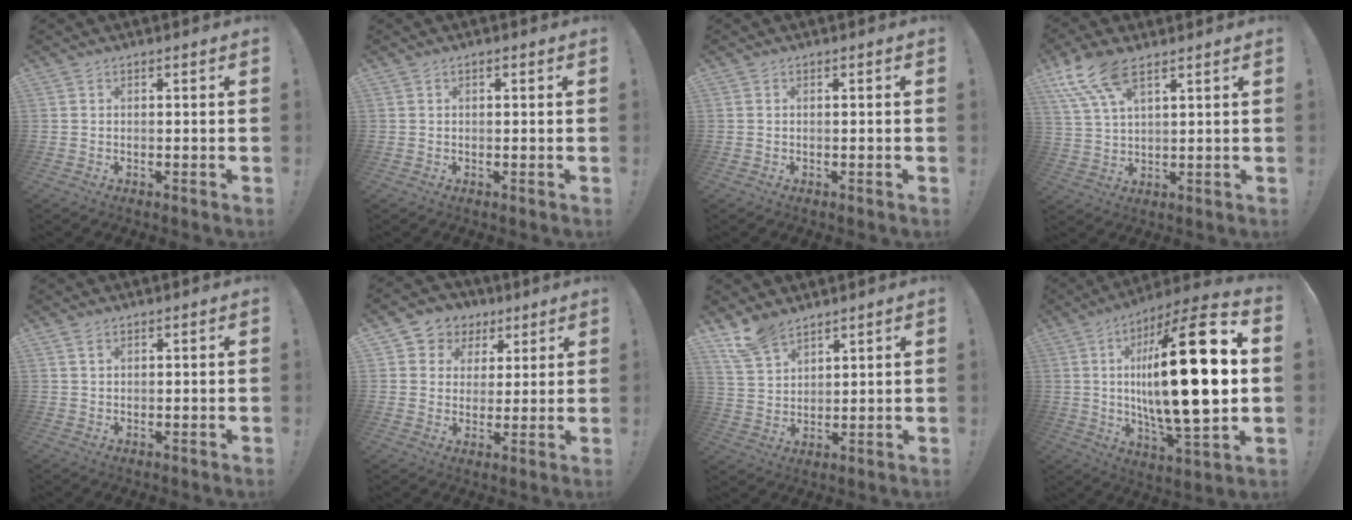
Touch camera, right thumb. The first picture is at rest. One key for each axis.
{"total": 0.0}
{"total": 0.6, "fx": -0.3, "fy": -0.2, "fz": 0.5, "tx": -0.008, "ty": -0.001, "tz": -0.007}
{"total": 10.3, "fx": 6.8, "fy": 3.5, "fz": 7.0, "tx": -0.139, "ty": -0.024, "tz": 0.130}
{"total": 1.7, "fx": 1.0, "fy": 1.0, "fz": 1.0, "tx": -0.016, "ty": 0.001, "tz": 0.017}
{"total": 7.1, "fx": 2.5, "fy": 6.5, "fz": 1.2, "tx": -0.015, "ty": -0.015, "tz": 0.054}
{"total": 9.6, "fx": 7.6, "fy": 4.6, "fz": 3.6, "tx": -0.074, "ty": -0.043, "tz": 0.151}
{"total": 29.8, "fx": 2.1, "fy": 8.2, "fz": 28.5, "tx": -0.495, "ty": -0.012, "tz": 0.019}